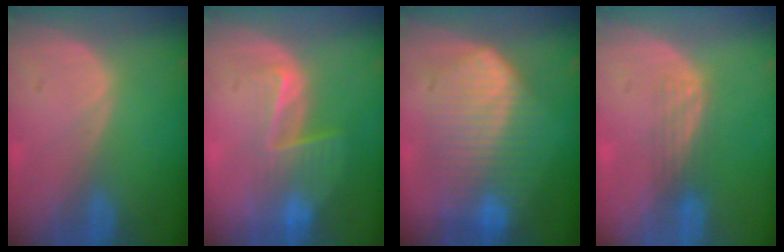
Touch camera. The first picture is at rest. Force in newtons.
{"total": 6.6, "press": 5.5, "slide": 3.5}
{"total": 10.3, "press": 10.3, "slide": 0.4}
{"total": 2.9, "press": 2.6, "slide": 1.3}